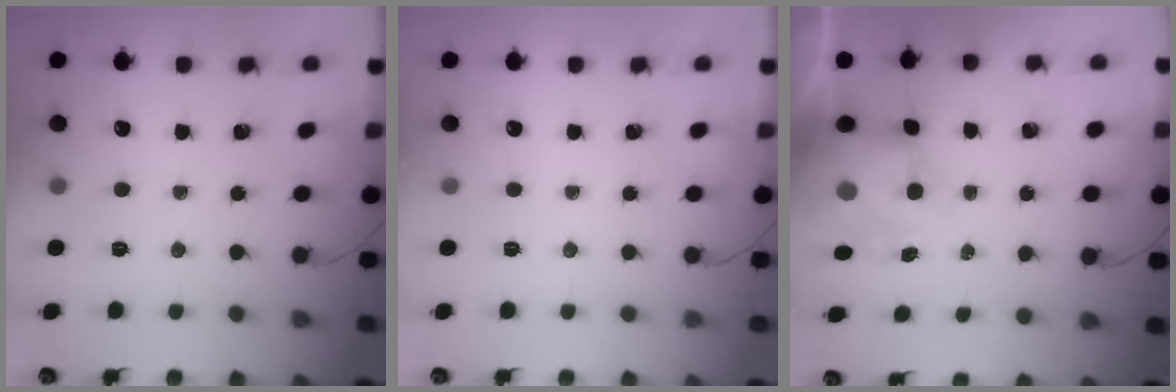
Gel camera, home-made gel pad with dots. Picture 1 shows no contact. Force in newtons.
{"total": 0.0}
{"total": 7.8, "press": 7.7, "slide": 1.3}